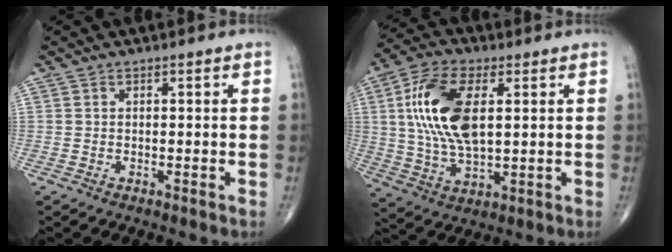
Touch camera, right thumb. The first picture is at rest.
{"total": 15.6, "force": [3.2, 7.5, 13.2], "torque": [-0.266, -0.002, 0.061]}